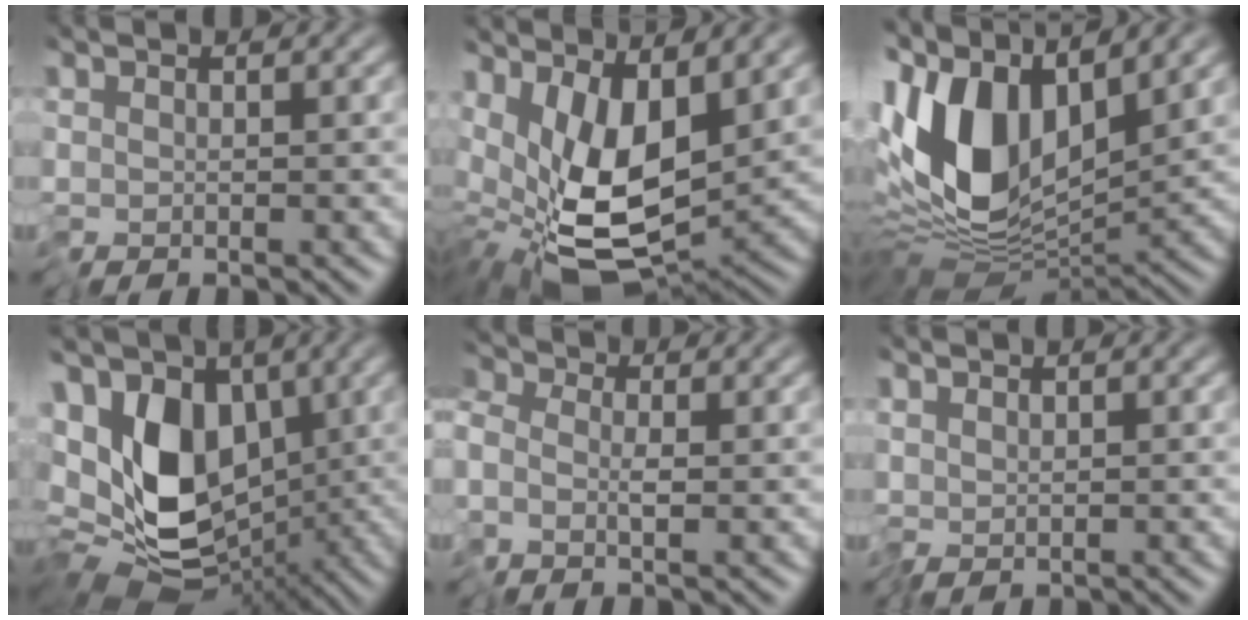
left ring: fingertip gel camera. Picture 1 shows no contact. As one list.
[{"total": 11.9, "force": [0.6, 6.2, 10.2], "torque": [-0.176, -0.035, 0.017]}, {"total": 11.2, "force": [2.3, 6.2, 9.1], "torque": [-0.190, -0.008, 0.035]}, {"total": 10.5, "force": [0.2, 6.7, 8.1], "torque": [-0.144, -0.026, -0.009]}, {"total": 2.3, "force": [-1.2, 1.5, 1.3], "torque": [-0.032, -0.006, -0.033]}, {"total": 0.5, "force": [0.1, 0.4, 0.3], "torque": [-0.008, -0.003, 0.002]}]